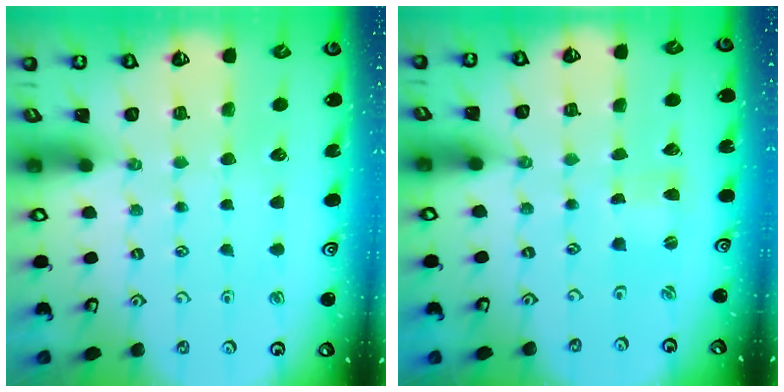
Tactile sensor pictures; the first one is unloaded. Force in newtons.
{"total": 0.0}